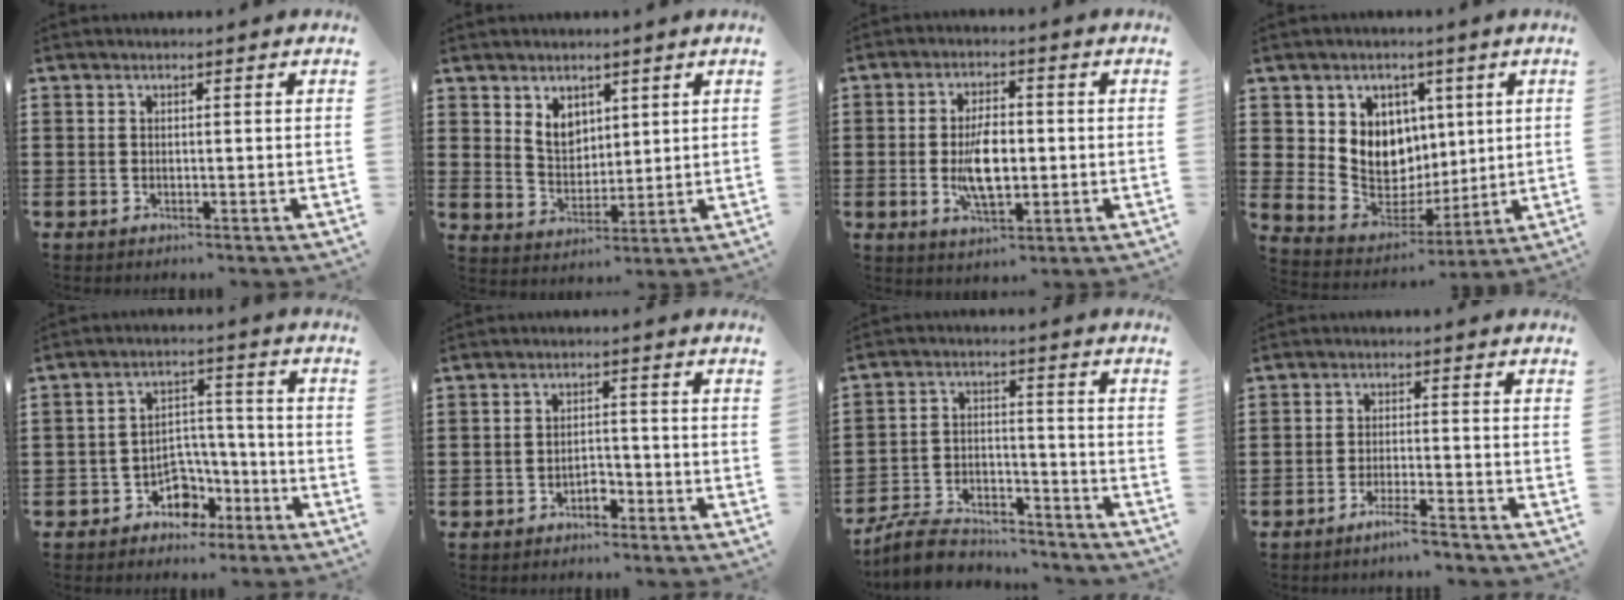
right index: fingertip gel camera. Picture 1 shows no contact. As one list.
[{"total": 4.9, "force": [2.5, 3.5, 2.2], "torque": [-0.048, 0.008, 0.045]}, {"total": 7.5, "force": [-0.7, 3.5, 6.6], "torque": [-0.128, -0.005, -0.017]}, {"total": 8.5, "force": [2.7, 7.8, 2.1], "torque": [-0.063, -0.031, 0.056]}, {"total": 5.9, "force": [-3.3, 4.4, 2.1], "torque": [-0.035, 0.020, -0.060]}, {"total": 2.6, "force": [-1.9, 1.2, 1.3], "torque": [-0.028, 0.004, -0.039]}, {"total": 6.9, "force": [-6.5, 1.6, 1.6], "torque": [-0.042, 0.014, -0.126]}, {"total": 3.3, "force": [-3.0, -0.1, 1.5], "torque": [-0.025, 0.001, -0.056]}]